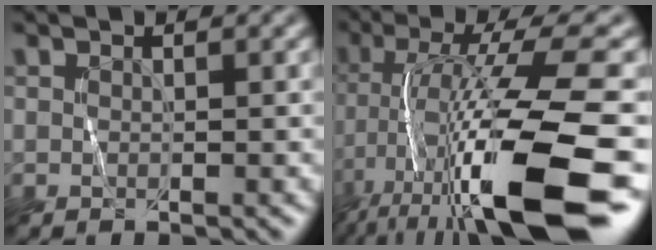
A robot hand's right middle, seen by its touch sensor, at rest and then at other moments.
{"total": 16.3, "force": [-6.8, 3.7, 14.3], "torque": [-0.258, 0.005, -0.112]}